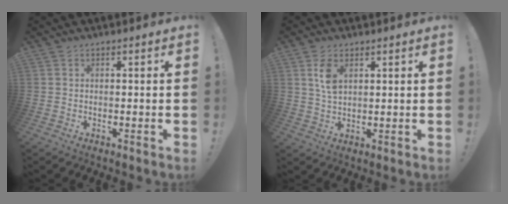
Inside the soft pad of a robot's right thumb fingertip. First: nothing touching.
{"total": 5.5, "force": [2.3, 3.0, 4.0], "torque": [-0.067, -0.005, 0.041]}